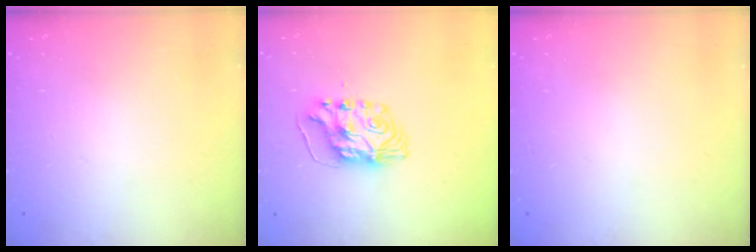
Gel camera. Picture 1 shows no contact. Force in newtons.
{"total": 9.3, "press": 9.3, "slide": 0.9}
{"total": 0.0}